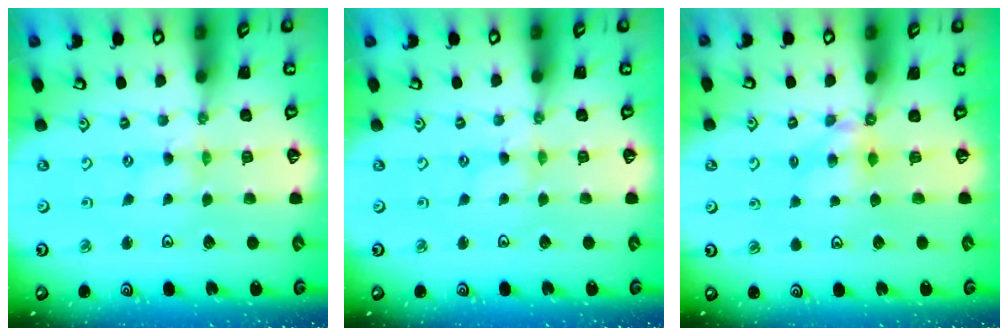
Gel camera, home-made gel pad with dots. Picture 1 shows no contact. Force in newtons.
{"total": 1.5, "press": 1.5, "slide": 0.2}
{"total": 5.4, "press": 5.4, "slide": 0.4}